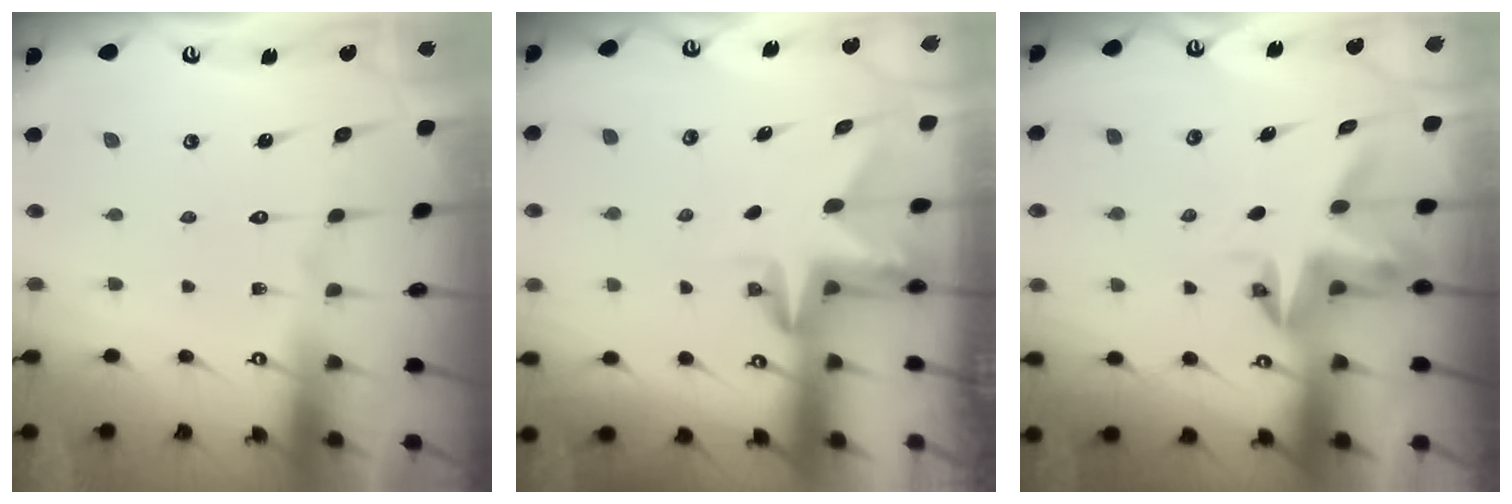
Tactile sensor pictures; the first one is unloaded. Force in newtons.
{"total": 3.0, "press": 3.0, "slide": 0.2}
{"total": 4.2, "press": 4.2, "slide": 0.3}